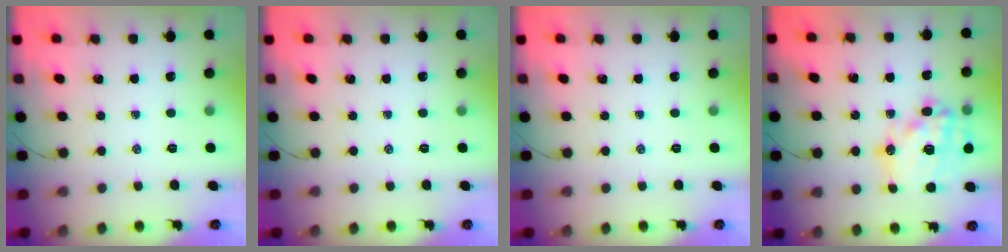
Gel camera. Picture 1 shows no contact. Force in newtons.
{"total": 0.0}
{"total": 0.0}
{"total": 20.2, "press": 19.8, "slide": 4.2}